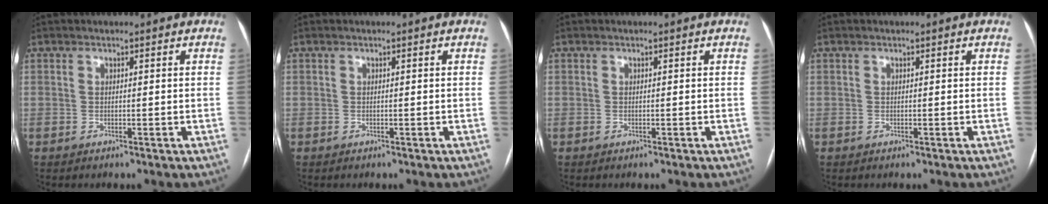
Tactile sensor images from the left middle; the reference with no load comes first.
{"total": 0.0}
{"total": 0.0}
{"total": 0.0}